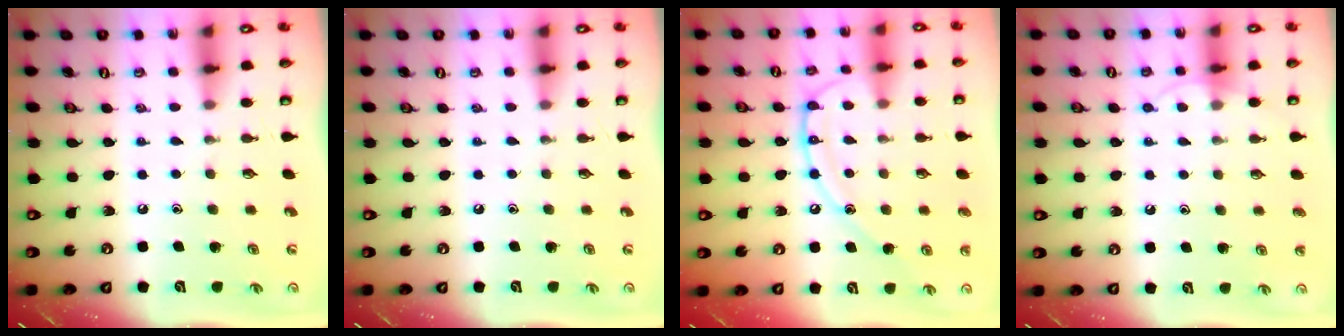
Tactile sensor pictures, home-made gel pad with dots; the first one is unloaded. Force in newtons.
{"total": 0.0}
{"total": 14.2, "press": 14.2, "slide": 1.2}
{"total": 4.9, "press": 4.9, "slide": 0.4}